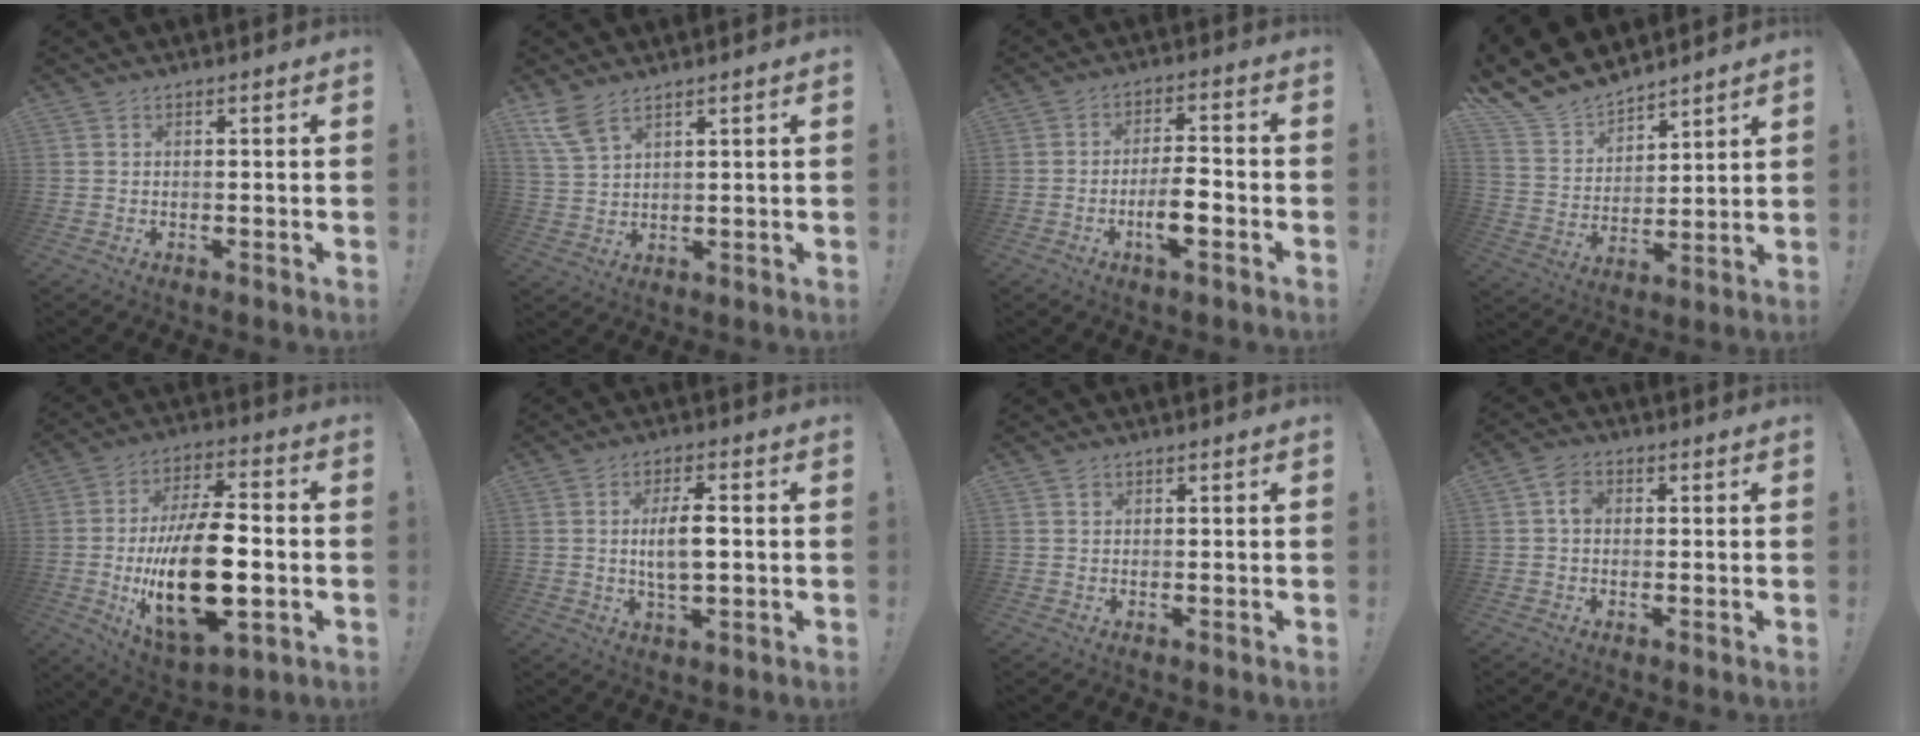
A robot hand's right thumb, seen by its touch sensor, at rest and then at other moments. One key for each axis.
{"total": 6.5, "fx": 4.6, "fy": 2.2, "fz": 3.9, "tx": -0.079, "ty": -0.015, "tz": 0.090}
{"total": 8.2, "fx": -3.0, "fy": 2.4, "fz": 7.2, "tx": -0.129, "ty": 0.007, "tz": -0.055}
{"total": 13.6, "fx": 12.5, "fy": 5.2, "fz": 2.1, "tx": -0.081, "ty": -0.099, "tz": 0.236}
{"total": 24.9, "fx": -3.5, "fy": 11.4, "fz": 21.8, "tx": -0.408, "ty": -0.001, "tz": -0.053}
{"total": 8.6, "fx": 0.5, "fy": 3.1, "fz": 8.0, "tx": -0.148, "ty": -0.004, "tz": 0.002}
{"total": 0.7, "fx": 0.4, "fy": 0.6, "fz": 0.1, "tx": -0.003, "ty": 0.001, "tz": 0.007}
{"total": 4.3, "fx": 0.3, "fy": 3.1, "fz": 2.9, "tx": -0.053, "ty": 0.013, "tz": 0.005}